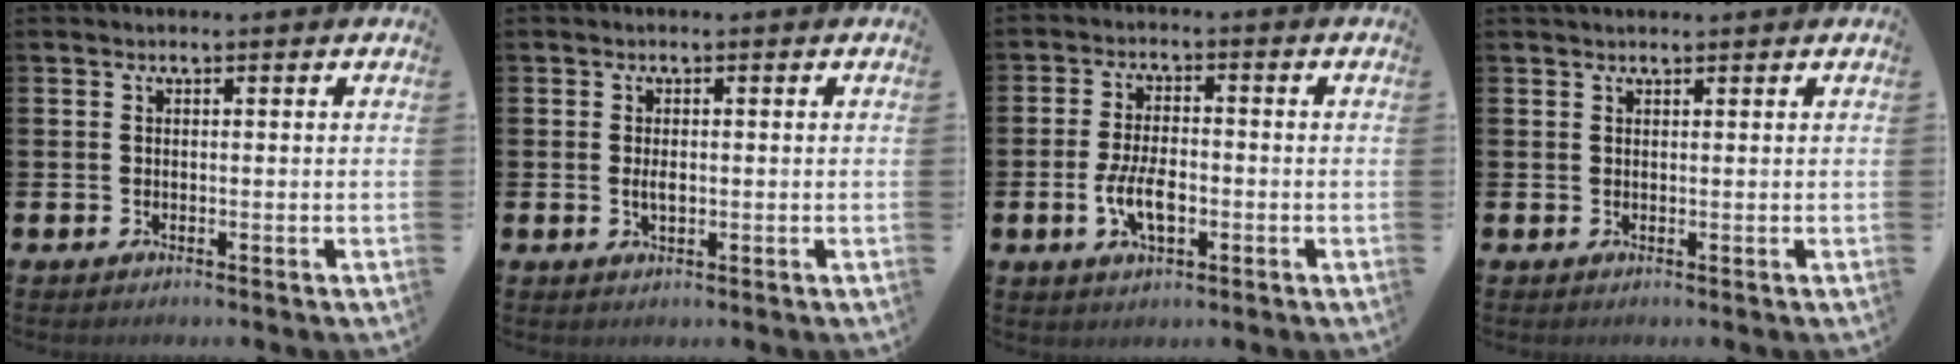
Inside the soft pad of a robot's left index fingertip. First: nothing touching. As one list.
[{"total": 1.7, "force": [0.0, 0.8, 1.5], "torque": [-0.029, 0.003, -0.001]}, {"total": 5.5, "force": [-1.3, 2.7, 4.6], "torque": [-0.092, 0.002, -0.027]}, {"total": 0.7, "force": [0.7, 0.1, 0.1], "torque": [0.005, -0.001, 0.011]}]